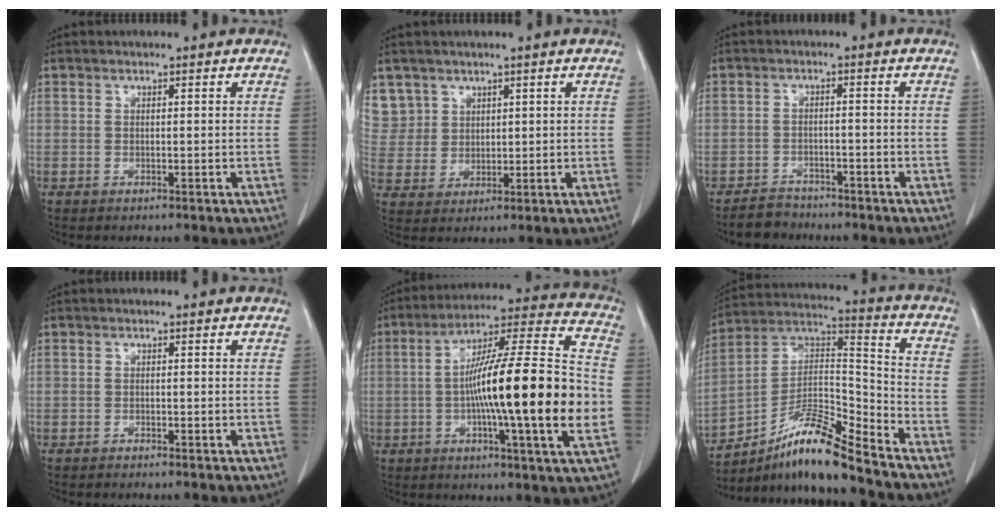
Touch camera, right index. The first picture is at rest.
{"total": 6.8, "force": [4.1, 5.4, -0.4], "torque": [0.014, 0.008, 0.090]}
{"total": 3.3, "force": [-3.0, 1.6, -0.3], "torque": [-0.002, 0.002, -0.049]}
{"total": 1.2, "force": [-1.1, 0.2, 0.4], "torque": [-0.009, -0.001, -0.014]}
{"total": 23.0, "force": [-3.2, 0.6, 22.8], "torque": [-0.332, 0.007, -0.059]}
{"total": 14.6, "force": [-11.5, 0.9, 8.9], "torque": [-0.159, 0.020, -0.203]}